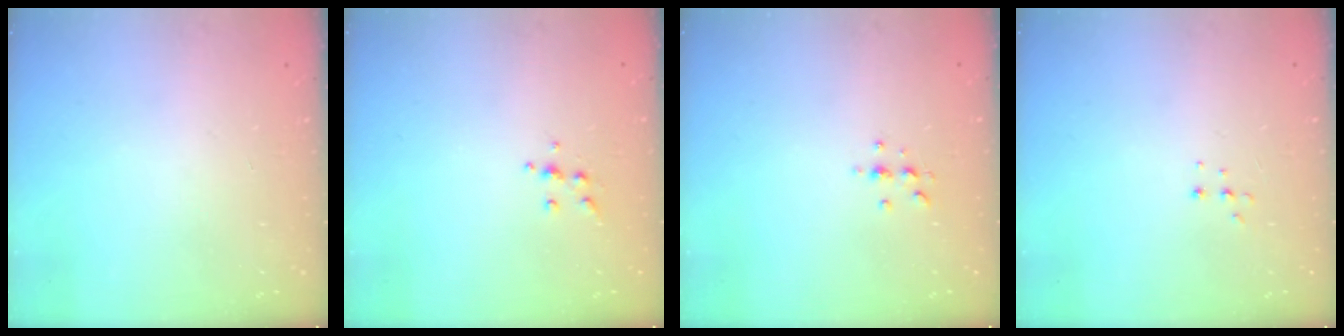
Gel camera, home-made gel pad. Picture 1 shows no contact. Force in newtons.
{"total": 5.0, "press": 4.8, "slide": 1.0}
{"total": 3.8, "press": 3.7, "slide": 0.4}
{"total": 5.0, "press": 4.9, "slide": 0.9}